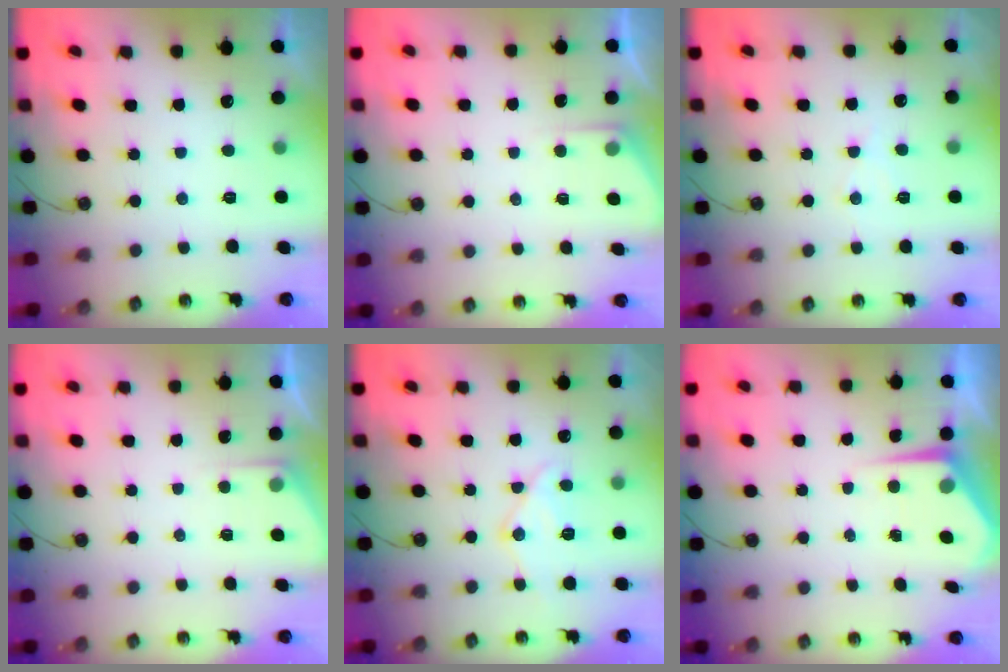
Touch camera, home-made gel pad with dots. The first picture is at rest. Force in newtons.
{"total": 3.3, "press": 3.3, "slide": 0.4}
{"total": 5.4, "press": 5.4, "slide": 0.8}
{"total": 3.3, "press": 3.3, "slide": 0.4}
{"total": 12.8, "press": 12.8, "slide": 1.4}
{"total": 4.8, "press": 4.8, "slide": 0.4}